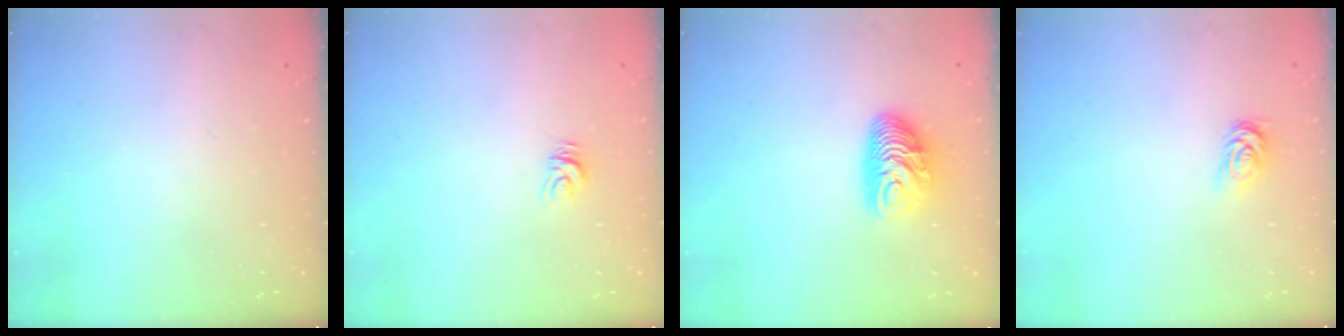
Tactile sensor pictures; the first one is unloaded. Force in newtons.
{"total": 3.9, "press": 3.9, "slide": 0.2}
{"total": 8.9, "press": 8.9, "slide": 0.3}
{"total": 2.5, "press": 2.5, "slide": 0.4}